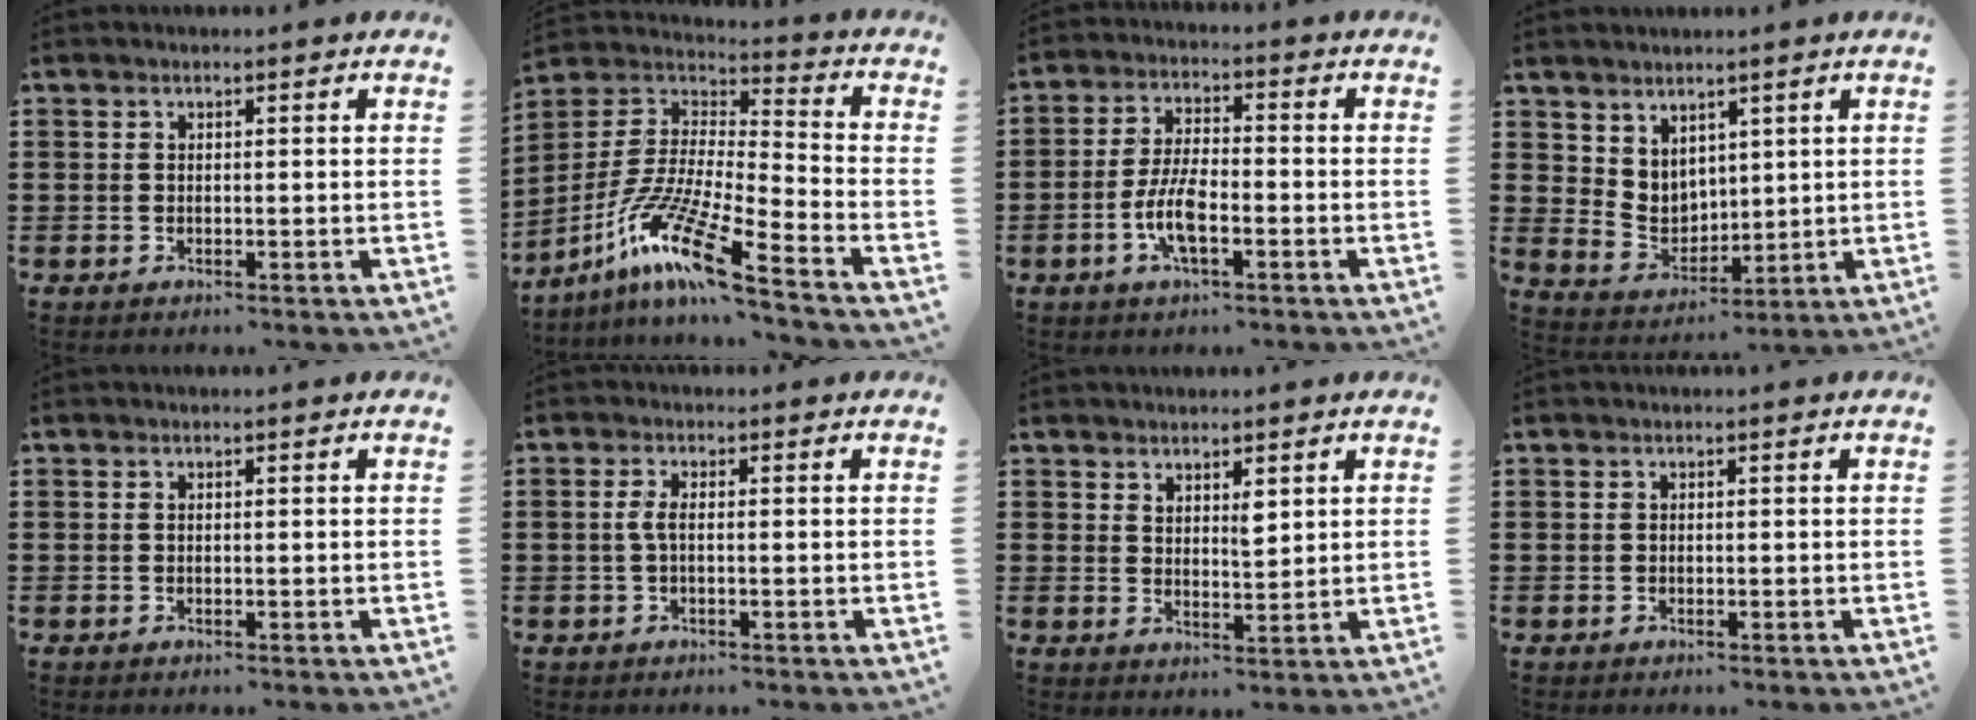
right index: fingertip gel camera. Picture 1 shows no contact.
{"total": 13.6, "force": [-10.0, 0.6, 9.2], "torque": [-0.197, -0.006, -0.198]}
{"total": 6.8, "force": [-2.4, 2.2, 6.0], "torque": [-0.140, -0.008, -0.053]}
{"total": 4.7, "force": [3.2, 3.3, 0.7], "torque": [-0.033, -0.005, 0.063]}
{"total": 0.0}
{"total": 2.2, "force": [-0.2, 0.7, 2.1], "torque": [-0.054, -0.004, -0.010]}
{"total": 2.7, "force": [2.1, 1.1, 1.2], "torque": [-0.011, -0.002, 0.035]}
{"total": 0.0}